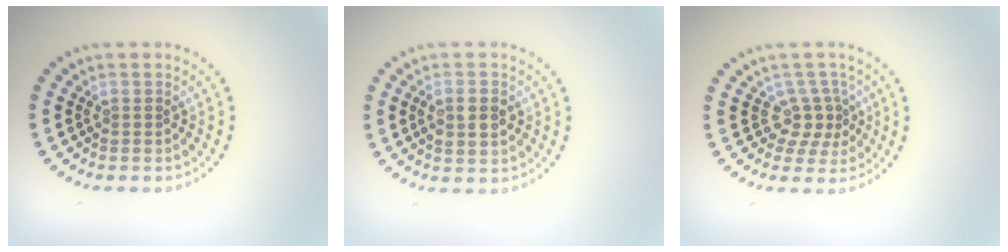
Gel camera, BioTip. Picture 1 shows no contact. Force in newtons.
{"total": 2.5, "press": 2.4, "slide": 0.4}
{"total": 2.4, "press": 1.7, "slide": 1.8}